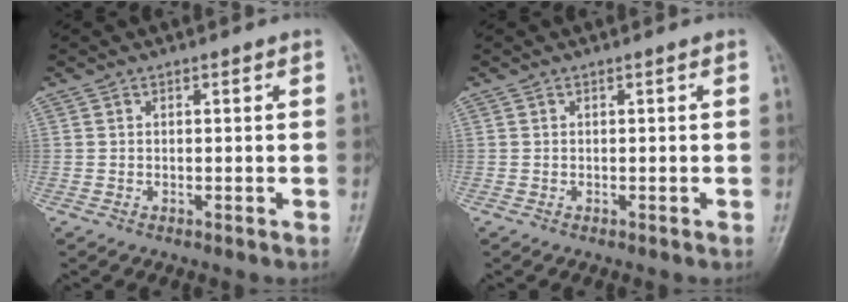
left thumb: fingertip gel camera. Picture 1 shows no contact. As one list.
[{"total": 0.0}]